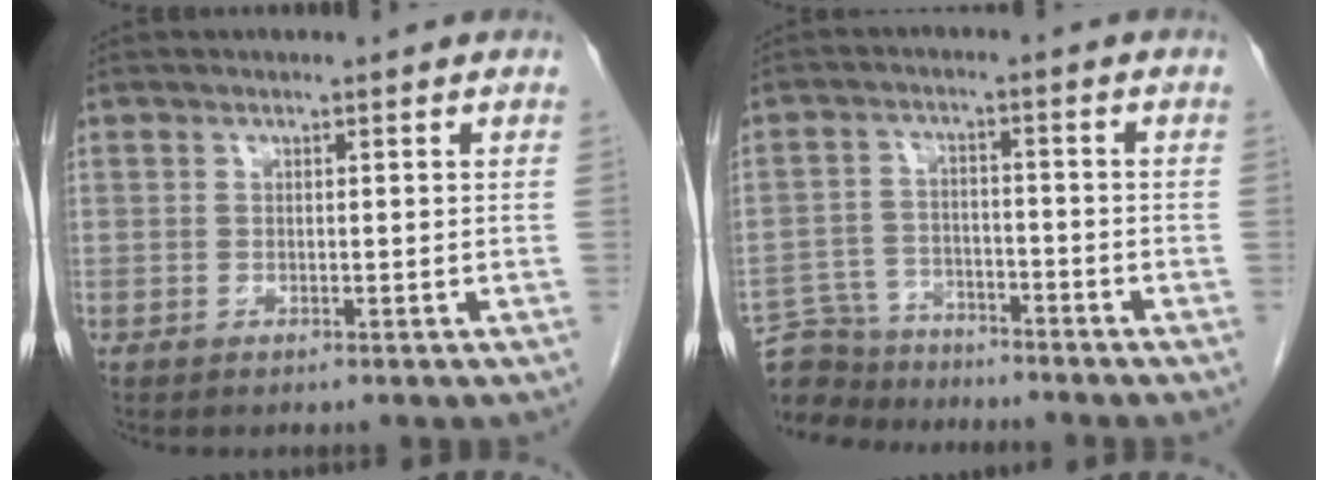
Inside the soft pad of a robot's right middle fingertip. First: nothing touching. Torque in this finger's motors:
{"motor_torque": [0.12, 0.07, -0.02, -0.06]}